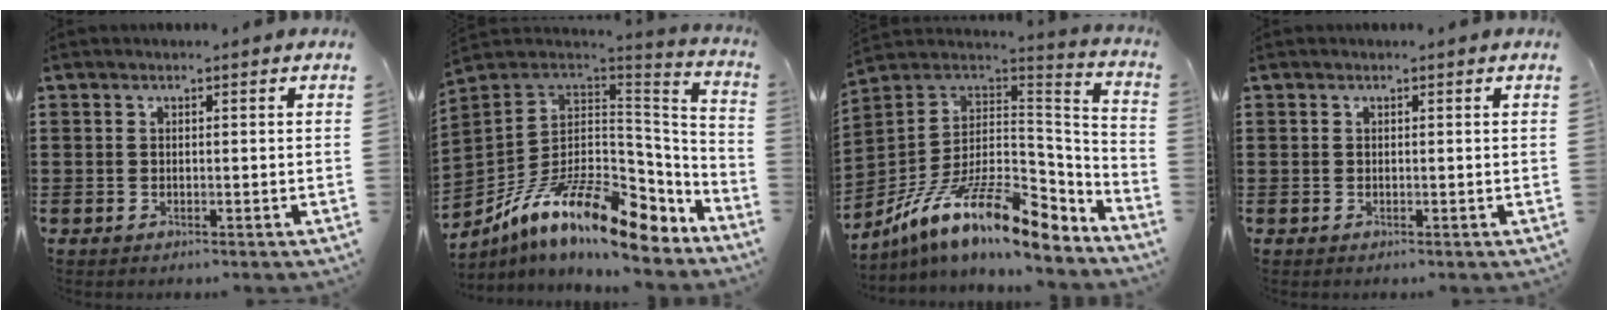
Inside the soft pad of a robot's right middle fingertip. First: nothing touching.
{"total": 15.0, "force": [-8.6, 5.2, 11.2], "torque": [-0.216, 0.016, -0.153]}
{"total": 15.2, "force": [-9.2, 4.4, 11.4], "torque": [-0.229, 0.012, -0.168]}
{"total": 0.0}